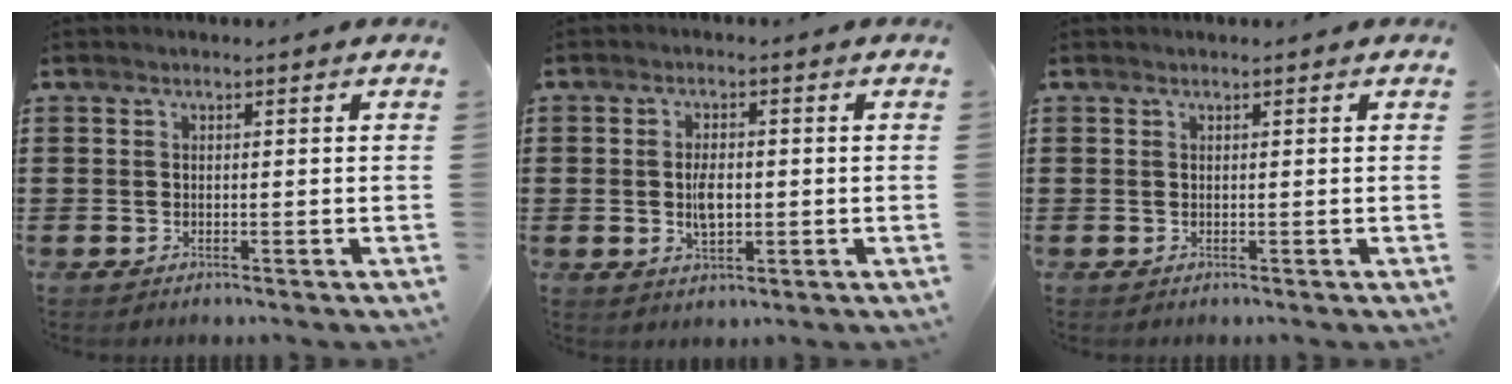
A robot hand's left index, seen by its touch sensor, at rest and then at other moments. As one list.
[{"total": 4.1, "force": [-0.1, 2.0, 3.6], "torque": [-0.076, 0.001, -0.004]}, {"total": 0.0}]